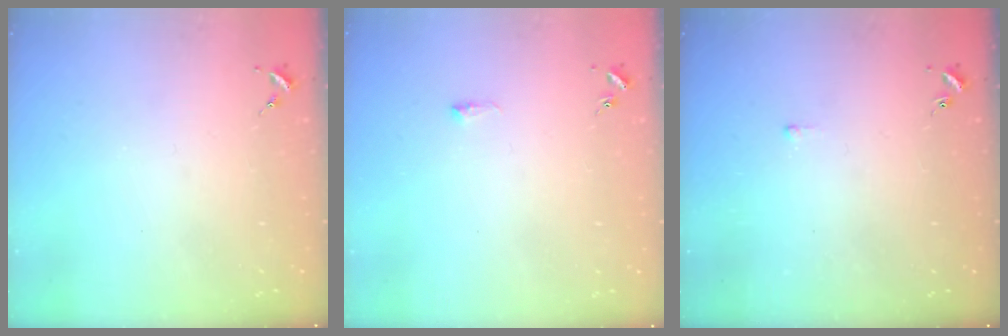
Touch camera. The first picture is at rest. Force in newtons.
{"total": 5.6, "press": 5.6, "slide": 0.9}
{"total": 1.8, "press": 1.8, "slide": 0.3}